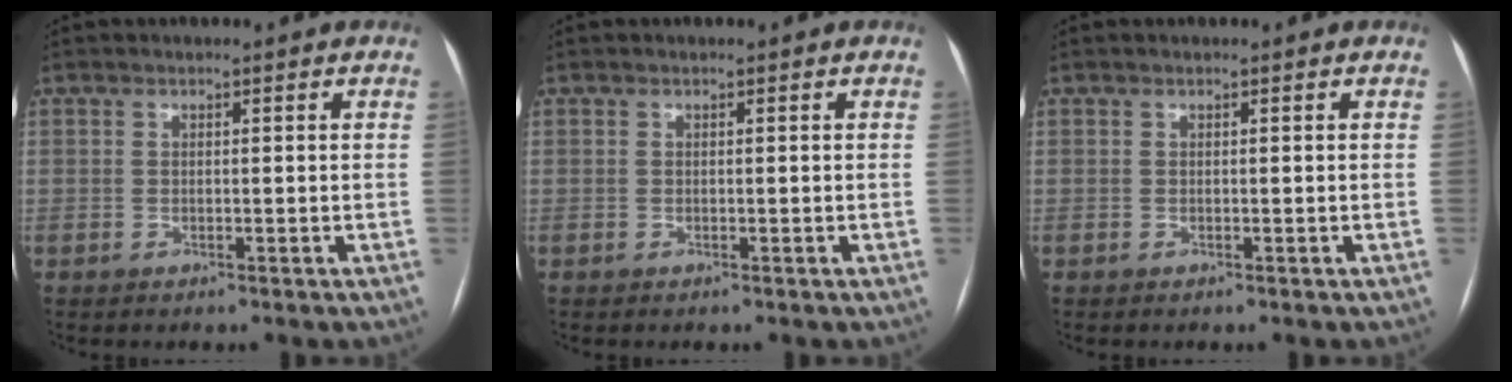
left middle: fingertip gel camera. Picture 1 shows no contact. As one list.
[{"total": 0.0}, {"total": 0.0}]